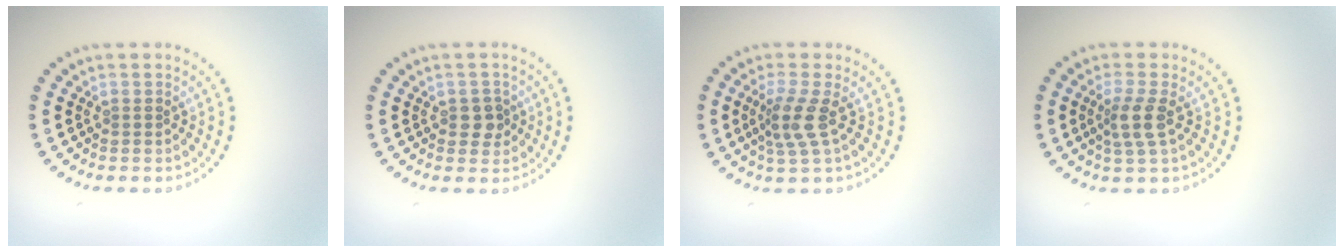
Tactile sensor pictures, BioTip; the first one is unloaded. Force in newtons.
{"total": 1.8, "press": 1.7, "slide": 0.4}
{"total": 2.8, "press": 2.1, "slide": 1.8}
{"total": 2.5, "press": 2.1, "slide": 1.3}